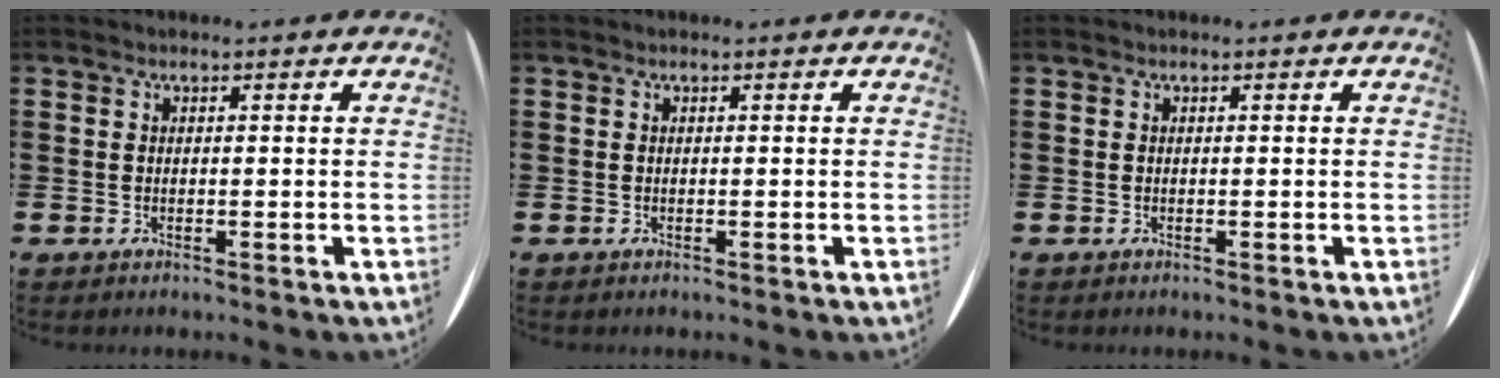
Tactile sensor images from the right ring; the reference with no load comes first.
{"total": 0.0}
{"total": 0.0}